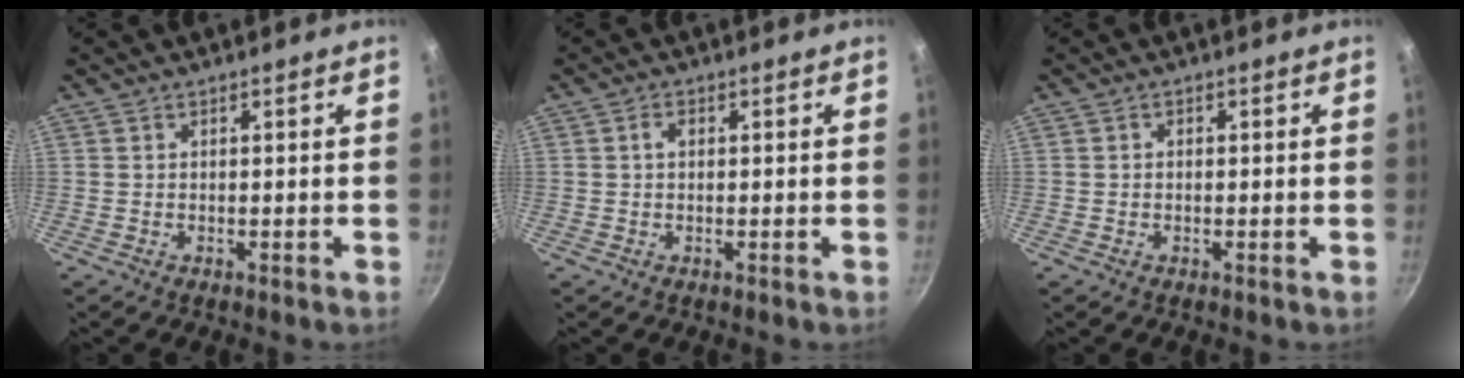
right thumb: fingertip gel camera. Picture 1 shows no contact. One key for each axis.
{"total": 1.6, "fx": 0.2, "fy": 1.1, "fz": 1.2, "tx": -0.018, "ty": 0.005, "tz": 0.003}
{"total": 0.7, "fx": -0.1, "fy": 0.6, "fz": 0.4, "tx": -0.006, "ty": 0.005, "tz": 0.000}